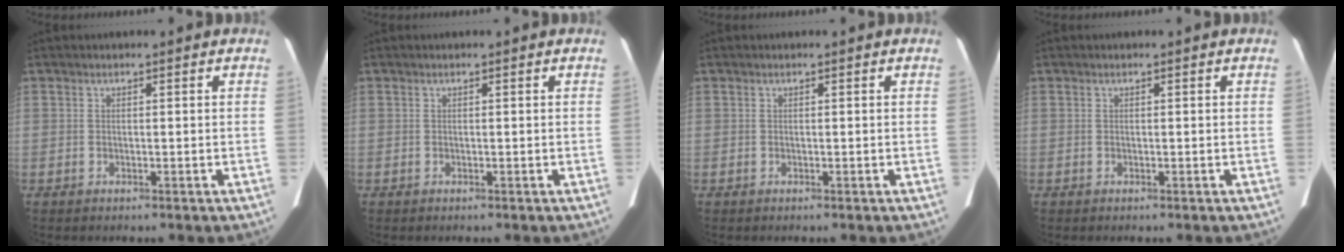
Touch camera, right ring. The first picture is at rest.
{"total": 0.0}
{"total": 0.0}
{"total": 0.0}